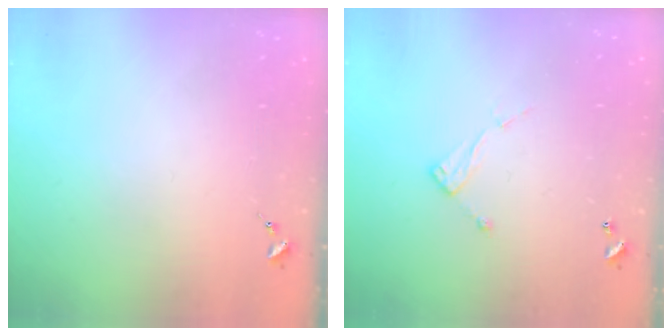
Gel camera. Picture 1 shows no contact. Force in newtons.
{"total": 7.1, "press": 7.1, "slide": 0.3}